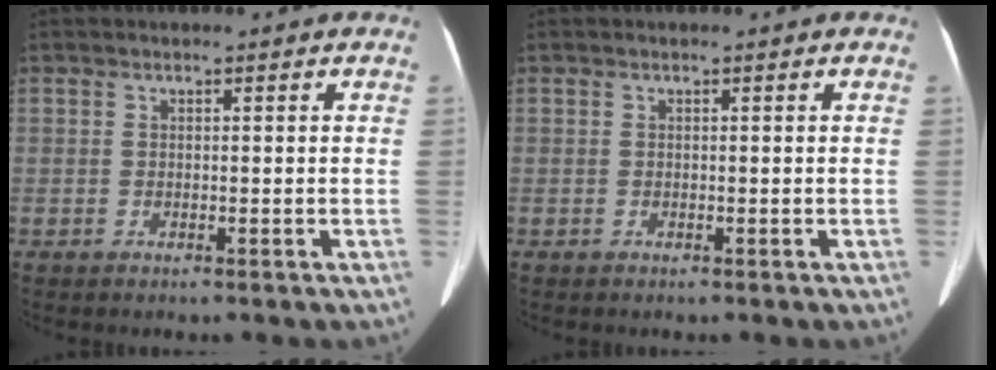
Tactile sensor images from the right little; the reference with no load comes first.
{"total": 0.0}